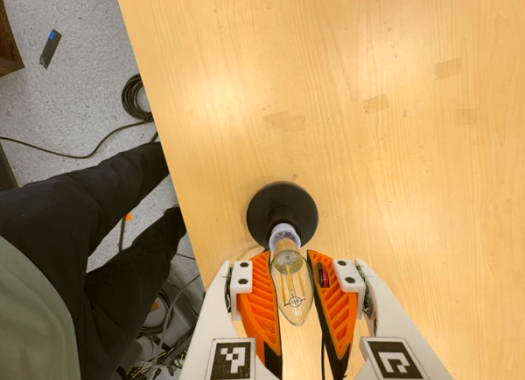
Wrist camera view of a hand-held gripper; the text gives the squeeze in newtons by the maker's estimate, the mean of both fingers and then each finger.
{"total": 19.8, "left": 21.3, "right": 18.3}